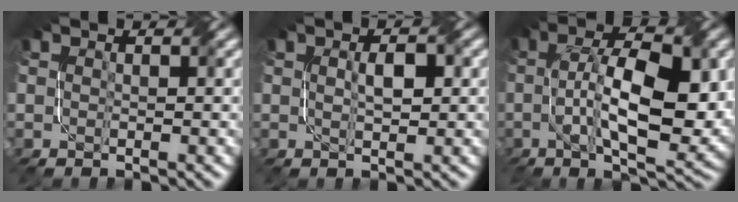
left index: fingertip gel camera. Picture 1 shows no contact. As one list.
[{"total": 2.0, "force": [0.4, 0.7, 1.8], "torque": [-0.027, 0.004, 0.014]}, {"total": 11.5, "force": [-0.1, 4.2, 10.7], "torque": [-0.177, 0.001, 0.007]}]